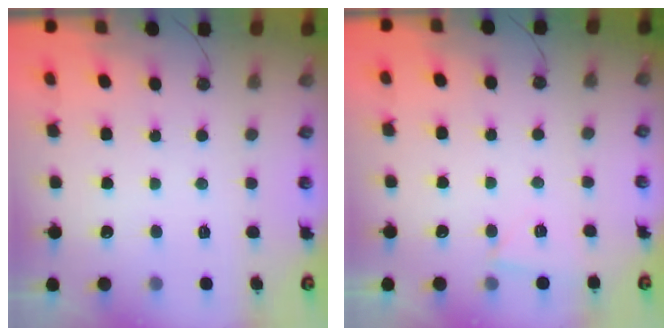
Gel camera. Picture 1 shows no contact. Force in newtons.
{"total": 3.9, "press": 1.7, "slide": 3.5}